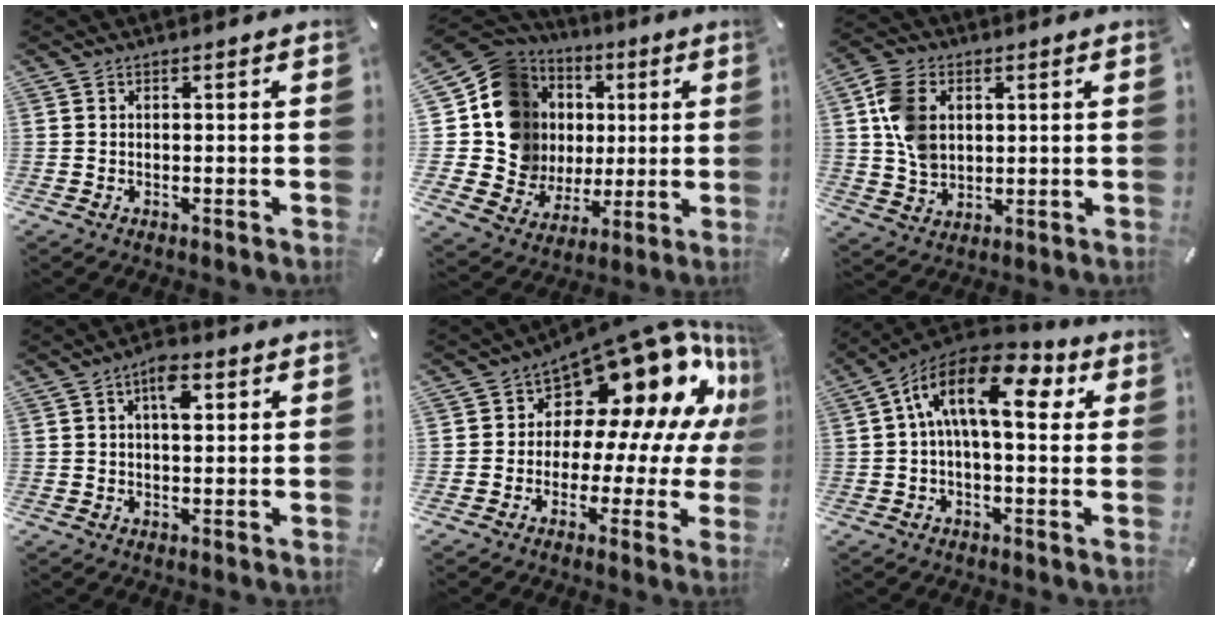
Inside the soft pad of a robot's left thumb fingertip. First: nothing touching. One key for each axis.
{"total": 18.2, "fx": 3.6, "fy": 16.1, "fz": 7.6, "tx": -0.156, "ty": -0.038, "tz": 0.088}
{"total": 9.9, "fx": 2.3, "fy": 7.5, "fz": 5.9, "tx": -0.136, "ty": 0.003, "tz": 0.042}
{"total": 6.3, "fx": 2.1, "fy": 3.1, "fz": 5.0, "tx": -0.071, "ty": -0.002, "tz": 0.029}
{"total": 16.8, "fx": 10.6, "fy": 8.8, "fz": 9.6, "tx": -0.145, "ty": -0.102, "tz": 0.181}
{"total": 17.0, "fx": 4.5, "fy": 7.9, "fz": 14.4, "tx": -0.260, "ty": -0.013, "tz": 0.069}